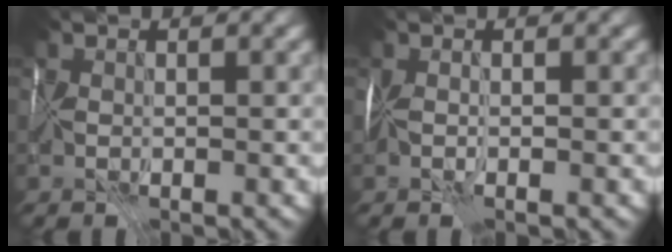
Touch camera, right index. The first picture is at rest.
{"total": 1.8, "force": [-0.8, 0.6, 1.6], "torque": [-0.028, -0.005, -0.018]}